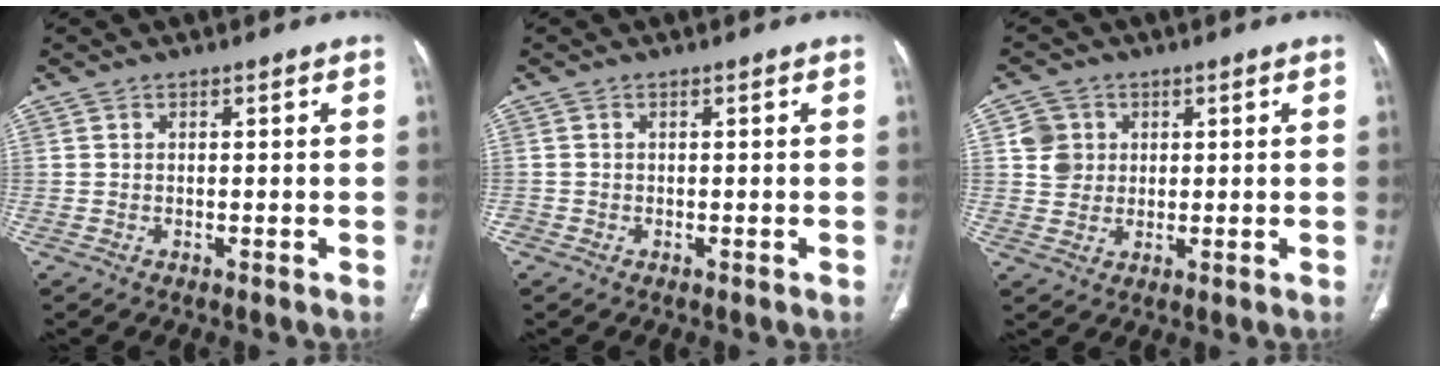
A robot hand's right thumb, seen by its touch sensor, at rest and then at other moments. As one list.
[{"total": 0.7, "force": [-0.4, 0.6, 0.0], "torque": [-0.002, 0.003, -0.010]}, {"total": 5.1, "force": [1.2, 4.8, 1.3], "torque": [0.000, 0.000, 0.021]}]